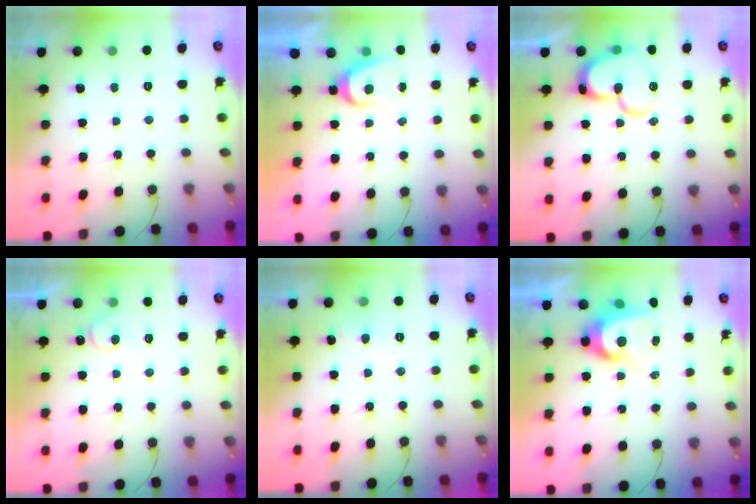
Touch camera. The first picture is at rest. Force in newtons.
{"total": 4.3, "press": 4.3, "slide": 0.5}
{"total": 14.6, "press": 14.5, "slide": 1.6}
{"total": 5.0, "press": 4.9, "slide": 0.4}
{"total": 5.7, "press": 5.7, "slide": 0.4}
{"total": 8.2, "press": 8.2, "slide": 0.6}